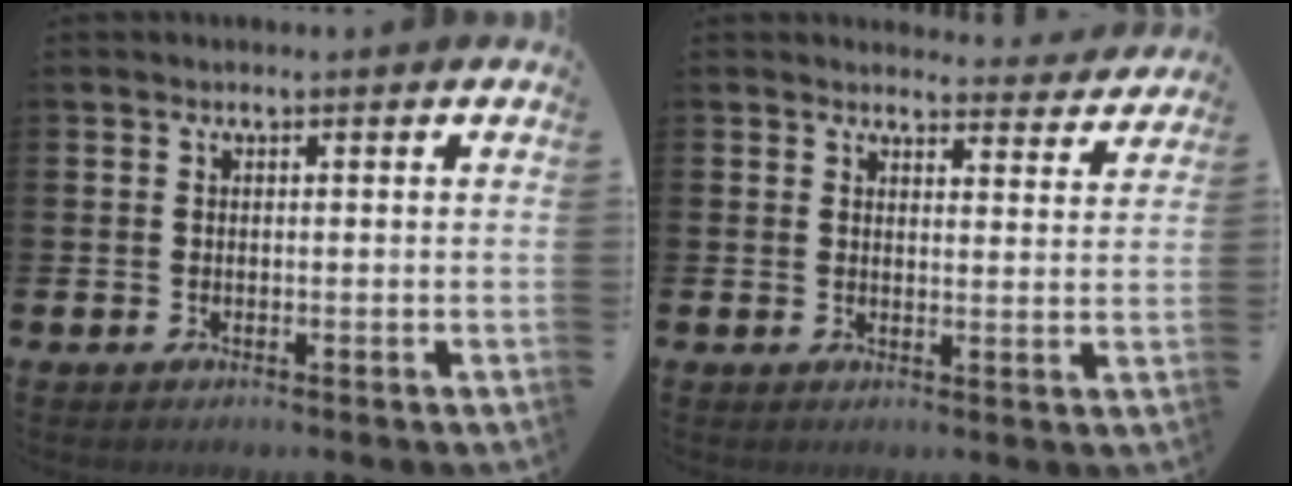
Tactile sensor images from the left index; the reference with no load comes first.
{"total": 3.5, "force": [3.5, 0.4, 0.0], "torque": [0.002, -0.027, 0.060]}